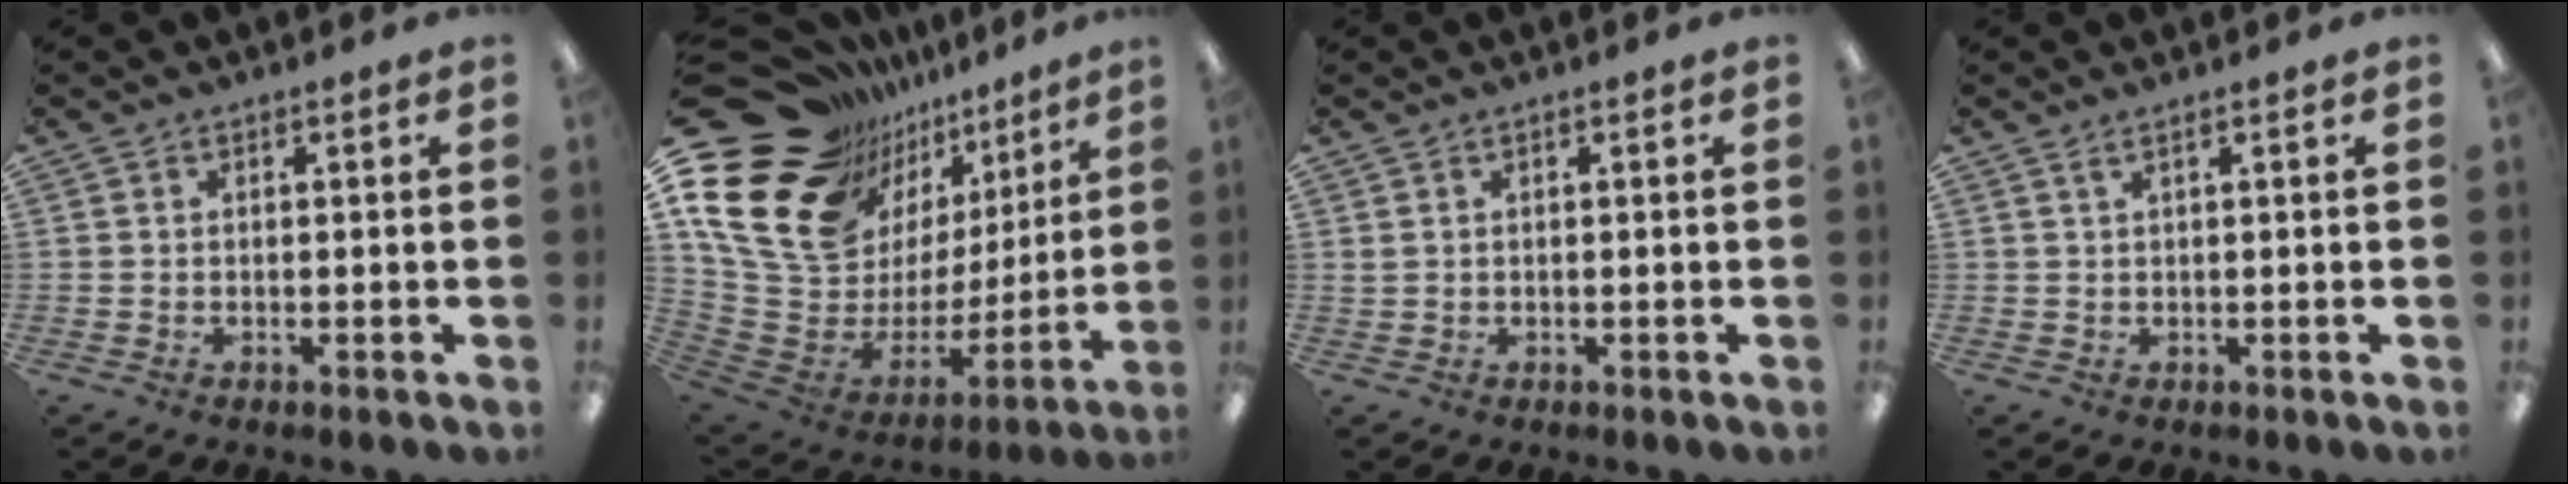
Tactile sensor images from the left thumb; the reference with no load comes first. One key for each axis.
{"total": 20.0, "fx": 10.9, "fy": 14.0, "fz": 9.3, "tx": -0.176, "ty": -0.095, "tz": 0.222}
{"total": 0.7, "fx": 0.4, "fy": 0.3, "fz": 0.5, "tx": -0.012, "ty": 0.003, "tz": 0.006}
{"total": 1.2, "fx": 0.8, "fy": 0.0, "fz": 1.0, "tx": -0.021, "ty": 0.000, "tz": 0.014}